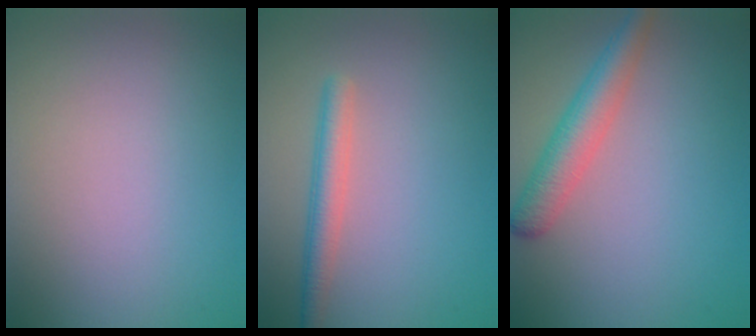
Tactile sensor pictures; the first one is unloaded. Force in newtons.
{"total": 2.6, "press": 2.6, "slide": 0.1}
{"total": 3.8, "press": 3.8, "slide": 0.2}